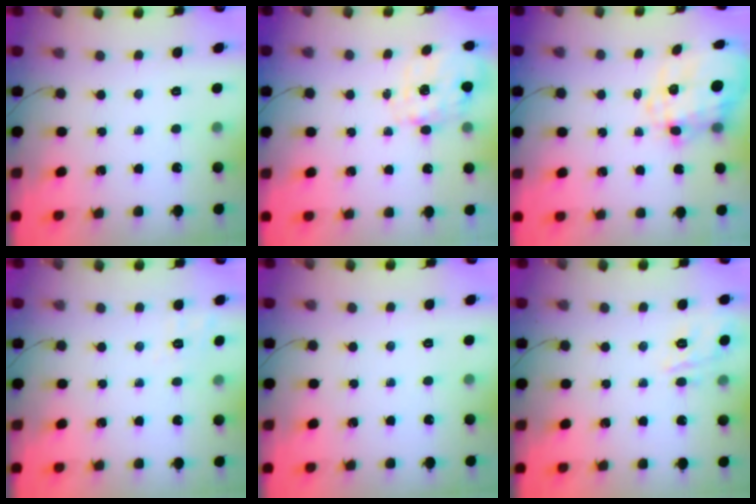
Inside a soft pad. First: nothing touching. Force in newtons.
{"total": 3.8, "press": 3.7, "slide": 0.9}
{"total": 11.2, "press": 11.0, "slide": 1.9}
{"total": 3.3, "press": 2.7, "slide": 1.9}
{"total": 0.0}
{"total": 7.7, "press": 7.7, "slide": 0.9}